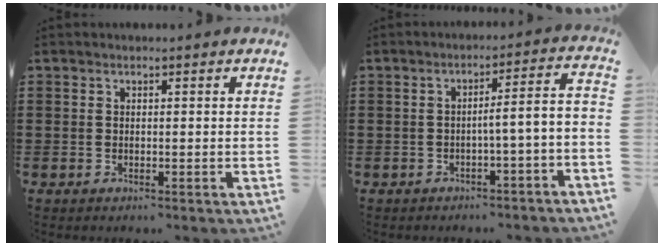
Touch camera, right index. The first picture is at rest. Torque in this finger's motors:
{"motor_torque": [2.14, 0.00, 0.41, 0.10]}